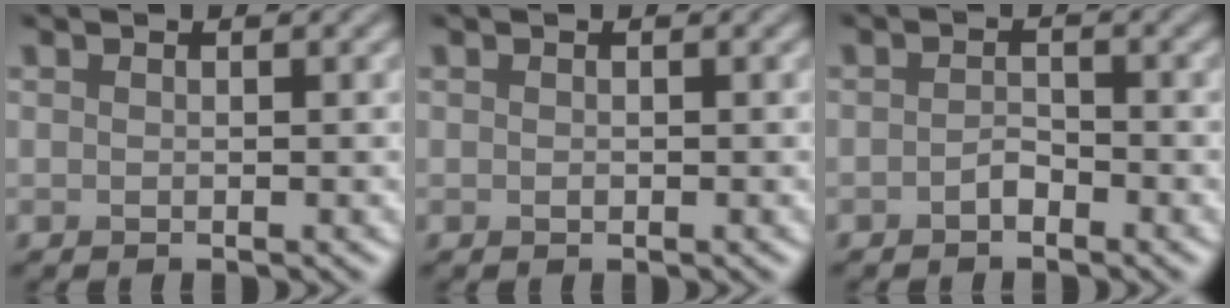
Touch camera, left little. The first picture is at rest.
{"total": 0.0}
{"total": 1.1, "force": [-0.7, 0.6, 0.6], "torque": [-0.012, 0.003, -0.015]}